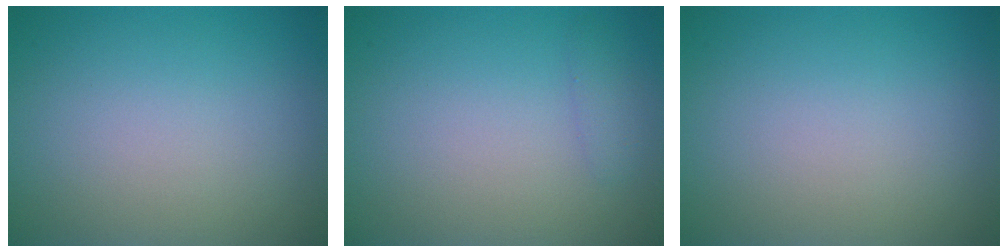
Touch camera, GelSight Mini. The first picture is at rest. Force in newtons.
{"total": 0.8, "press": 0.8, "slide": 0.0}
{"total": 0.0}